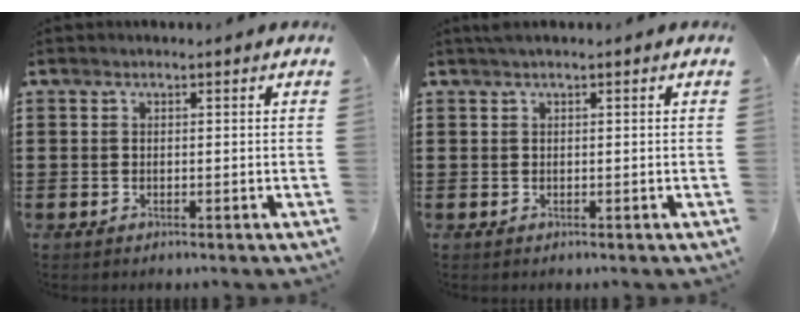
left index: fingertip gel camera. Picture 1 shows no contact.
{"total": 0.9, "force": [0.6, 0.0, 0.6], "torque": [-0.013, 0.001, 0.013]}